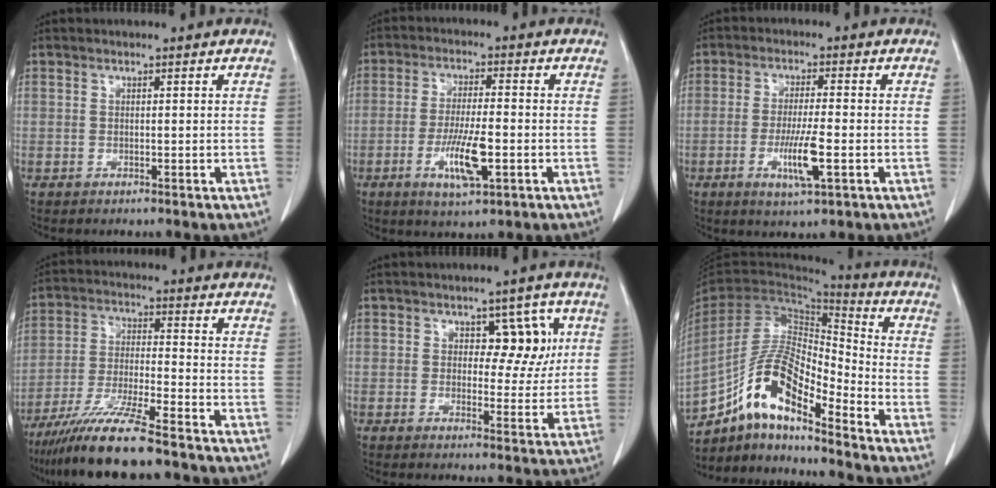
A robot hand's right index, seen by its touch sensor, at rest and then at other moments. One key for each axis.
{"total": 8.1, "fx": -2.6, "fy": 1.5, "fz": 7.5, "tx": -0.139, "ty": -0.008, "tz": -0.042}
{"total": 6.8, "fx": -2.2, "fy": 0.6, "fz": 6.4, "tx": -0.117, "ty": -0.011, "tz": -0.036}
{"total": 12.5, "fx": -9.9, "fy": 0.2, "fz": 7.5, "tx": -0.140, "ty": -0.030, "tz": -0.176}
{"total": 6.3, "fx": 1.8, "fy": 3.8, "fz": 4.7, "tx": -0.043, "ty": 0.014, "tz": 0.026}
{"total": 13.9, "fx": -9.5, "fy": 3.4, "fz": 9.6, "tx": -0.188, "ty": 0.019, "tz": -0.174}